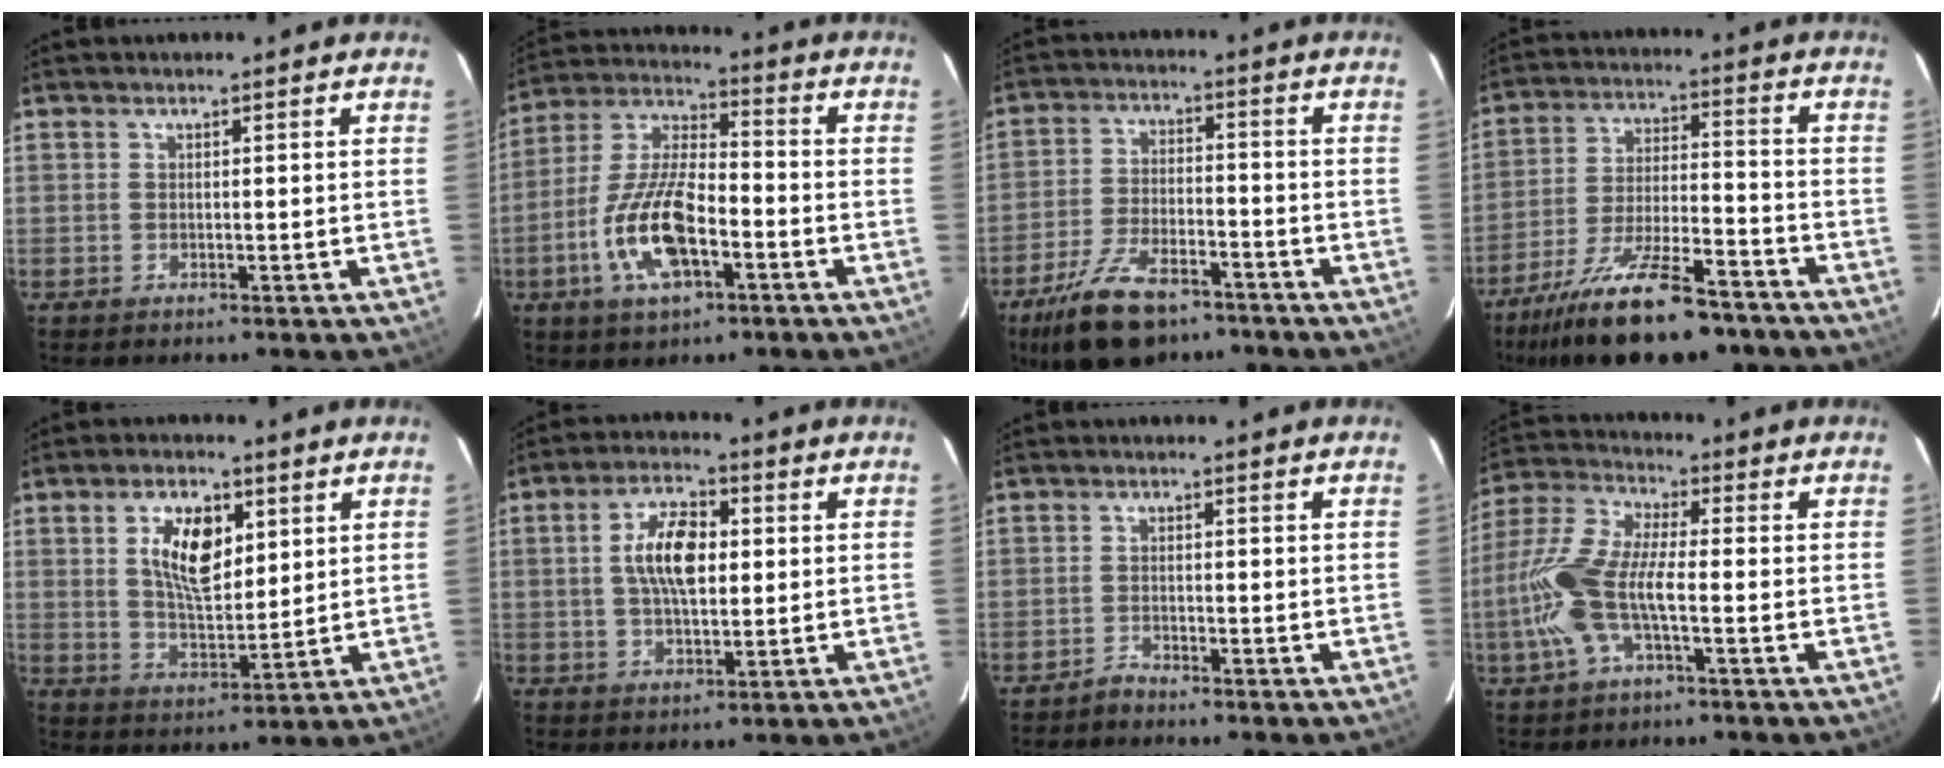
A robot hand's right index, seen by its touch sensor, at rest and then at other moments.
{"total": 14.9, "force": [-5.5, 5.8, 12.5], "torque": [-0.268, -0.003, -0.103]}
{"total": 14.1, "force": [-9.8, 6.3, 7.9], "torque": [-0.178, -0.014, -0.171]}
{"total": 20.8, "force": [-16.0, 6.0, 11.9], "torque": [-0.227, -0.031, -0.252]}
{"total": 10.4, "force": [3.6, 5.2, 8.2], "torque": [-0.145, 0.009, 0.071]}
{"total": 9.5, "force": [1.2, 4.6, 8.3], "torque": [-0.152, 0.014, 0.022]}
{"total": 1.6, "force": [-1.5, 0.4, -0.1], "torque": [0.001, 0.004, -0.030]}
{"total": 12.7, "force": [-2.9, 4.1, 11.7], "torque": [-0.260, 0.004, -0.061]}